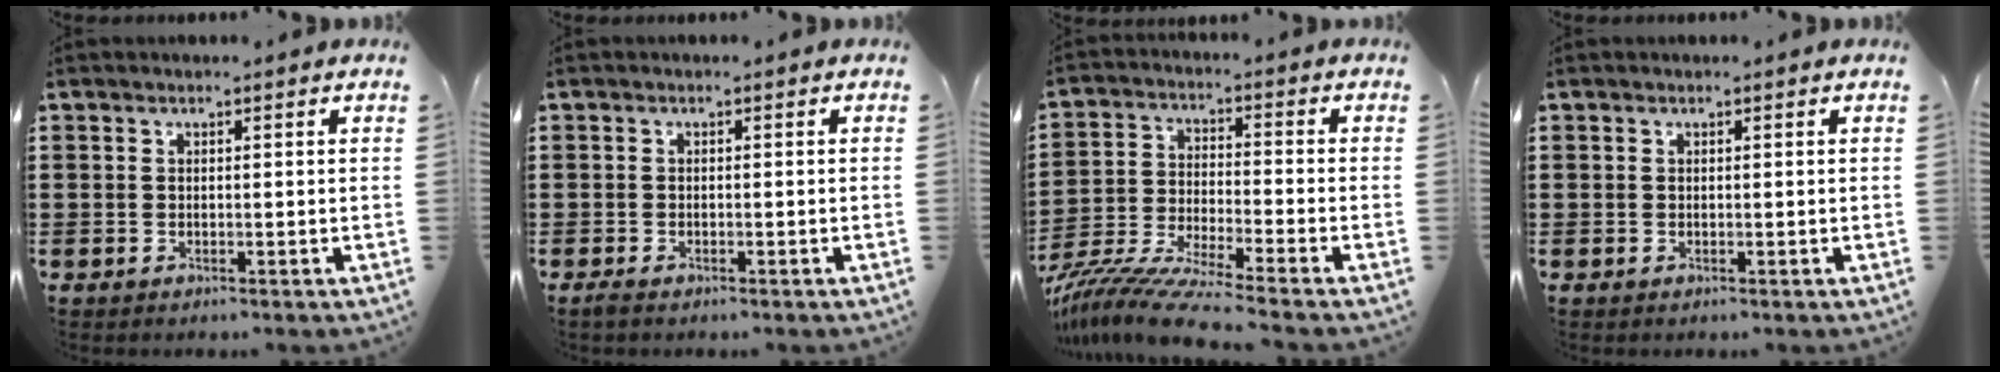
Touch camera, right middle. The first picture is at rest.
{"total": 0.7, "force": [-0.6, 0.2, 0.4], "torque": [-0.019, -0.009, -0.012]}
{"total": 8.3, "force": [-7.7, -0.4, 2.9], "torque": [-0.070, -0.010, -0.156]}
{"total": 0.0}